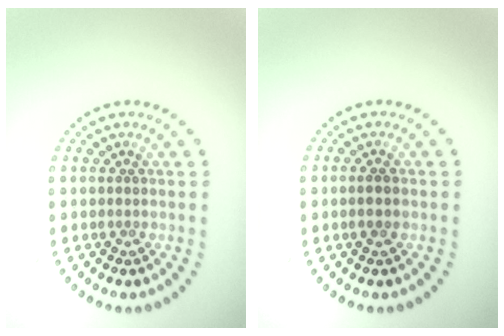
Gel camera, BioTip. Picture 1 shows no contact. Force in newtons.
{"total": 1.2, "press": 1.1, "slide": 0.5}